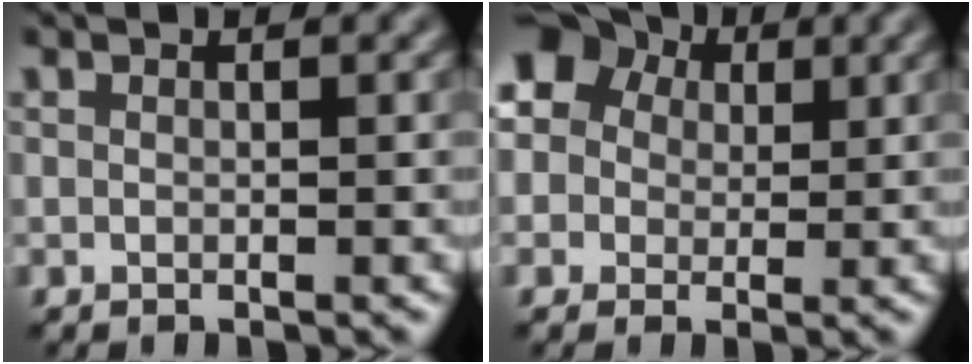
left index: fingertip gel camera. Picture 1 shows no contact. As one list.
[{"total": 9.5, "force": [3.6, 7.7, 4.1], "torque": [-0.099, 0.032, 0.041]}]